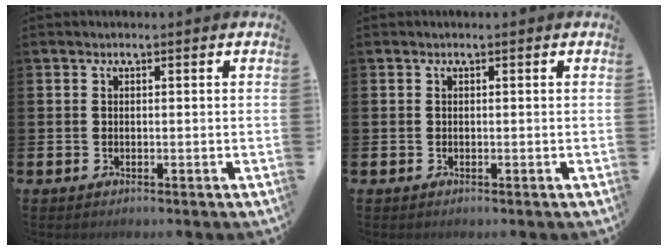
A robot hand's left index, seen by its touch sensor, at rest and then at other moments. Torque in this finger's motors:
{"motor_torque": [-0.07, 0.09, -0.03, -0.01]}